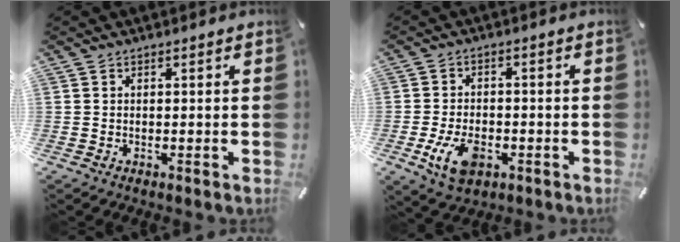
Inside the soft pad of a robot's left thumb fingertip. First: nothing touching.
{"total": 8.3, "force": [-3.0, 5.1, 5.8], "torque": [-0.120, 0.003, -0.056]}